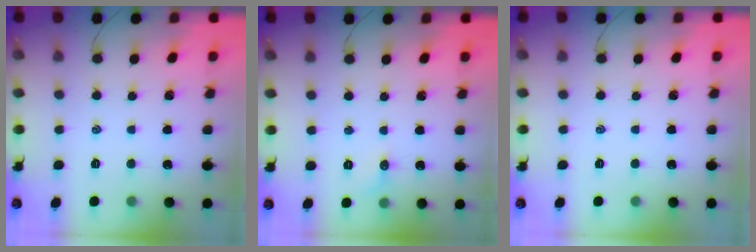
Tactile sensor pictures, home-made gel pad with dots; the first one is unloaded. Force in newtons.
{"total": 3.8, "press": 3.6, "slide": 1.2}
{"total": 0.0}